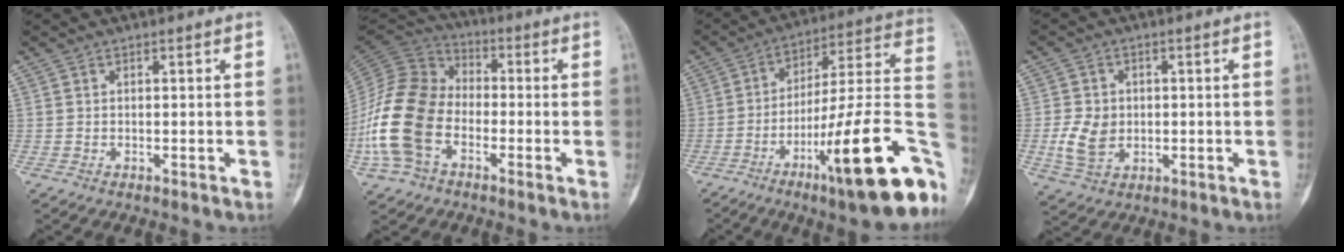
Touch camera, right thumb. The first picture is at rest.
{"total": 17.8, "force": [-5.1, 12.2, 11.9], "torque": [-0.248, 0.038, -0.105]}
{"total": 30.3, "force": [-11.3, 7.0, 27.2], "torque": [-0.342, 0.051, -0.169]}
{"total": 7.0, "force": [-0.6, 5.5, 4.4], "torque": [-0.074, -0.001, -0.003]}